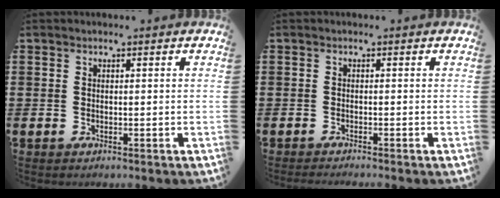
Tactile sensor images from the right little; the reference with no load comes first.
{"total": 0.6, "force": [-0.6, -0.1, 0.1], "torque": [-0.001, -0.003, -0.011]}